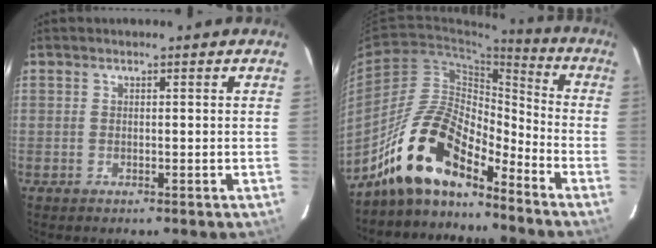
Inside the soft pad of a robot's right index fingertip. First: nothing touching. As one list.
[{"total": 15.5, "force": [-12.1, 4.8, 8.4], "torque": [-0.158, 0.009, -0.237]}]